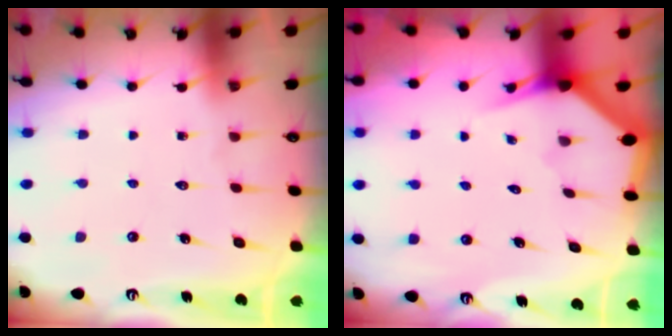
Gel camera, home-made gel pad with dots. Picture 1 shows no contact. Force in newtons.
{"total": 2.7, "press": 2.7, "slide": 0.1}